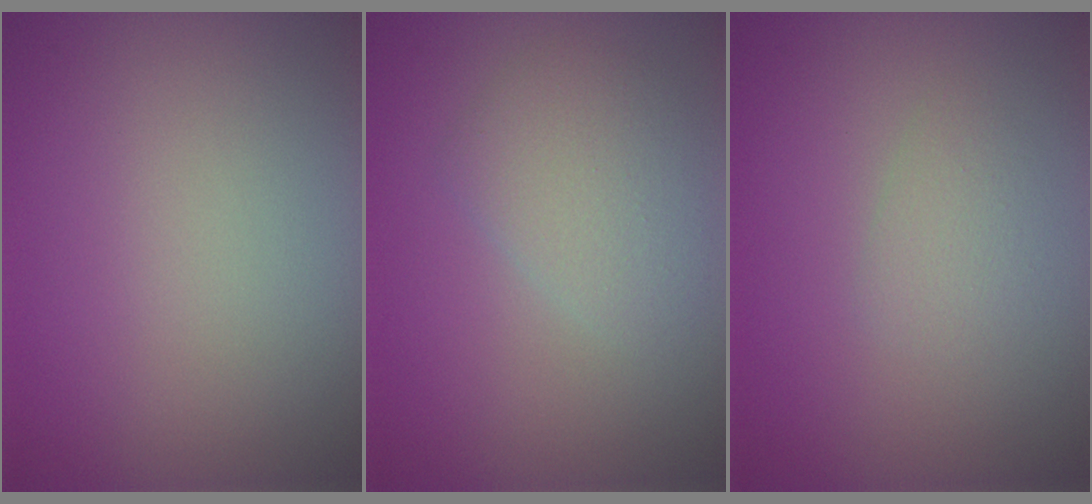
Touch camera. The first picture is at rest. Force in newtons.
{"total": 2.8, "press": 2.8, "slide": 0.2}
{"total": 1.4, "press": 1.4, "slide": 0.1}